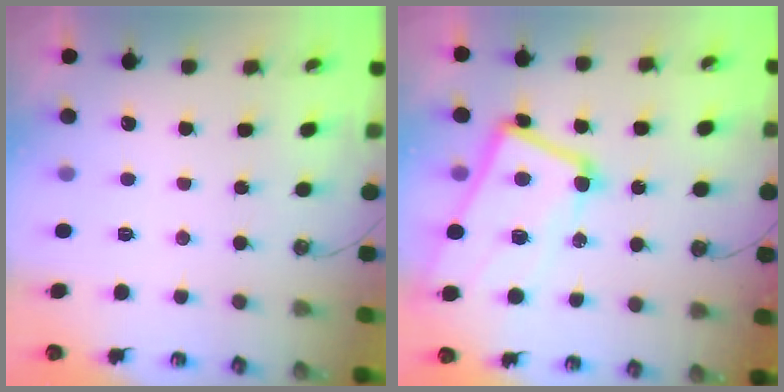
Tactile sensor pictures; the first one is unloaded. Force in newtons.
{"total": 10.1, "press": 10.0, "slide": 1.5}